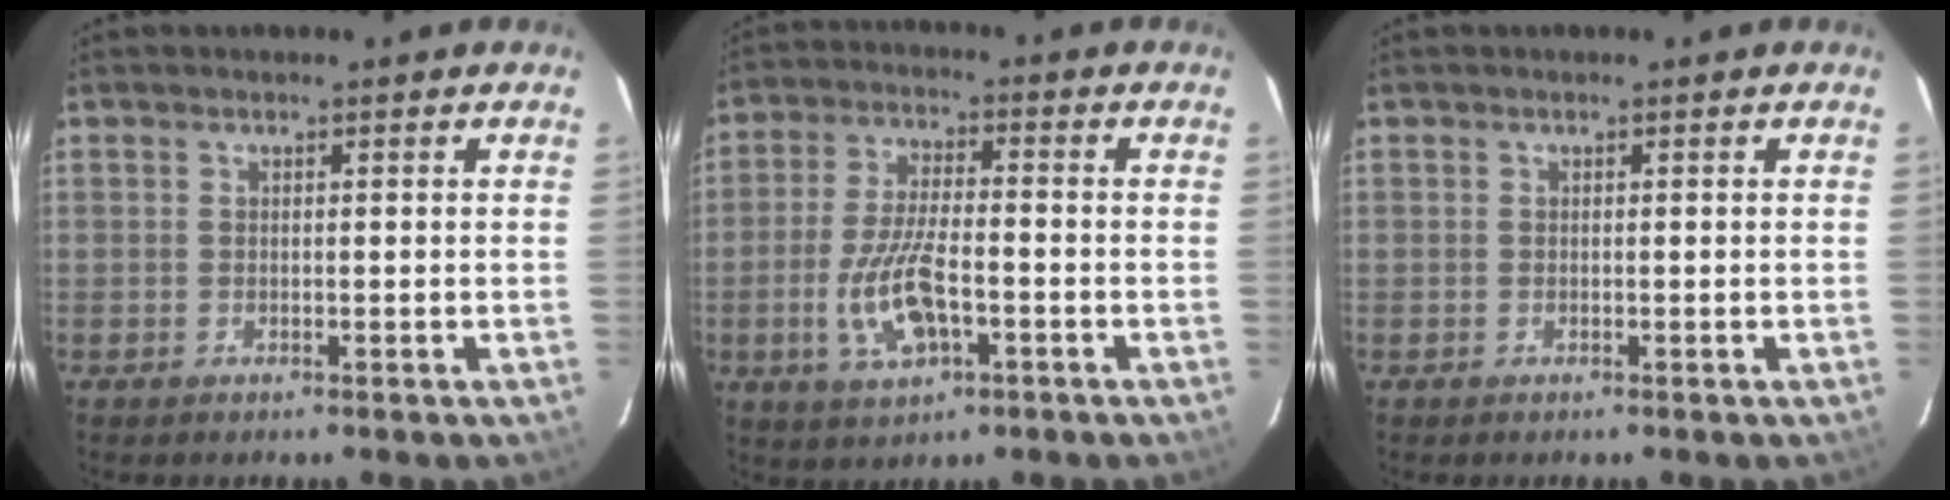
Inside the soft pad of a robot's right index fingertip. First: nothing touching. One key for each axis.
{"total": 10.6, "fx": -3.6, "fy": 4.0, "fz": 9.1, "tx": -0.191, "ty": -0.007, "tz": -0.063}
{"total": 0.0}